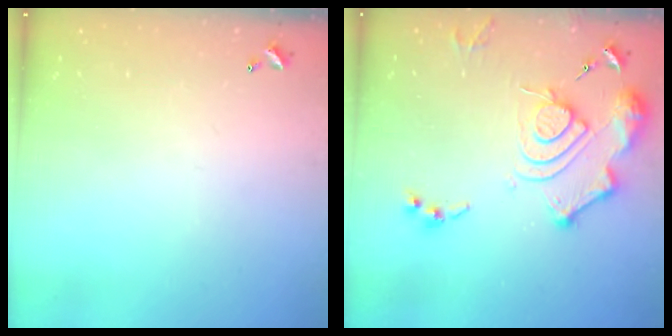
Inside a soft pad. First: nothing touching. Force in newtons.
{"total": 15.2, "press": 15.1, "slide": 1.7}